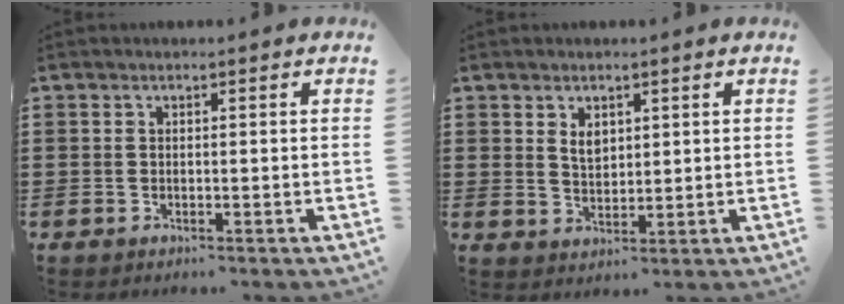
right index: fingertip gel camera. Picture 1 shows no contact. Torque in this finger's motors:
{"motor_torque": [0.08, -0.05, 0.03, 0.06]}